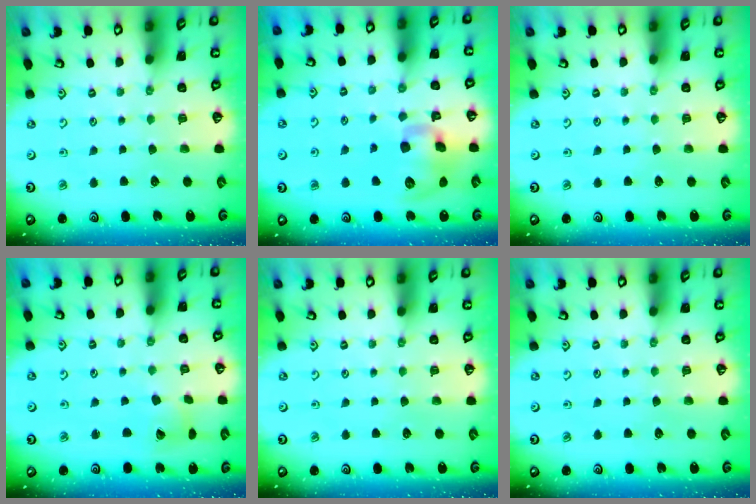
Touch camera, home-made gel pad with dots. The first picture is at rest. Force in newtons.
{"total": 12.2, "press": 12.0, "slide": 2.1}
{"total": 0.0}
{"total": 6.4, "press": 6.4, "slide": 0.9}
{"total": 0.0}
{"total": 0.0}